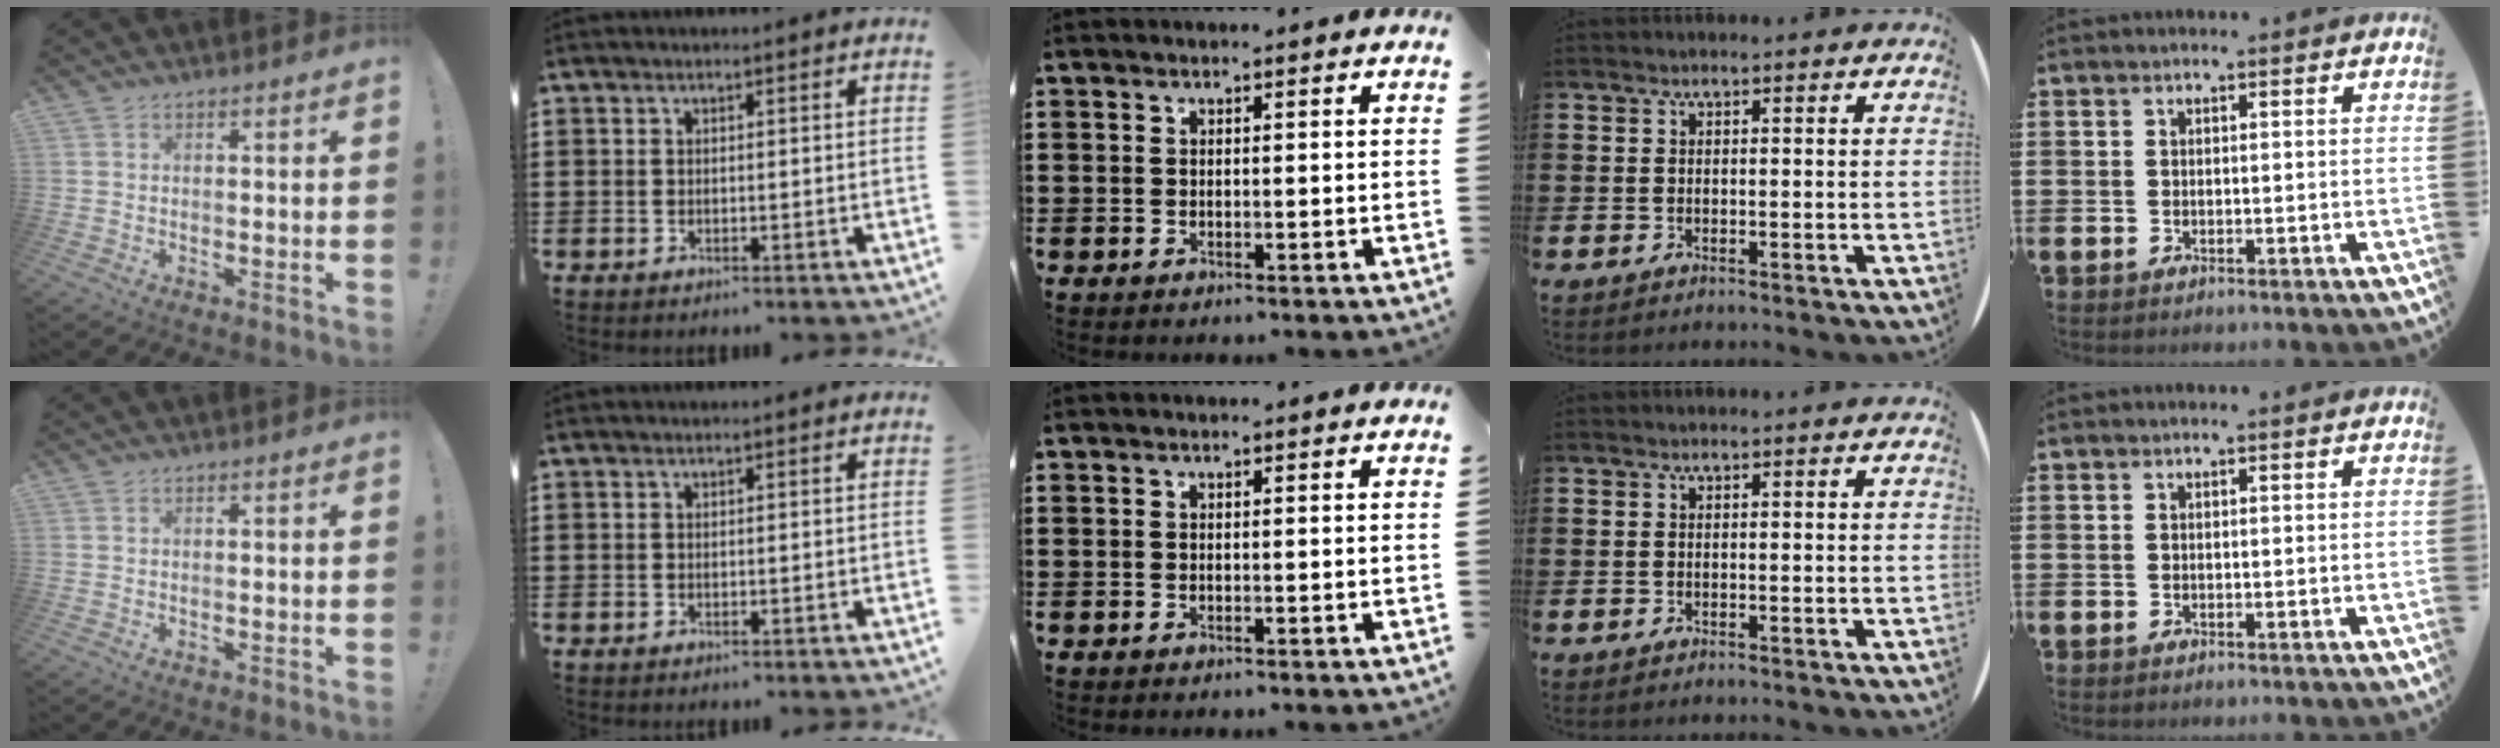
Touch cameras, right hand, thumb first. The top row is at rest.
{}